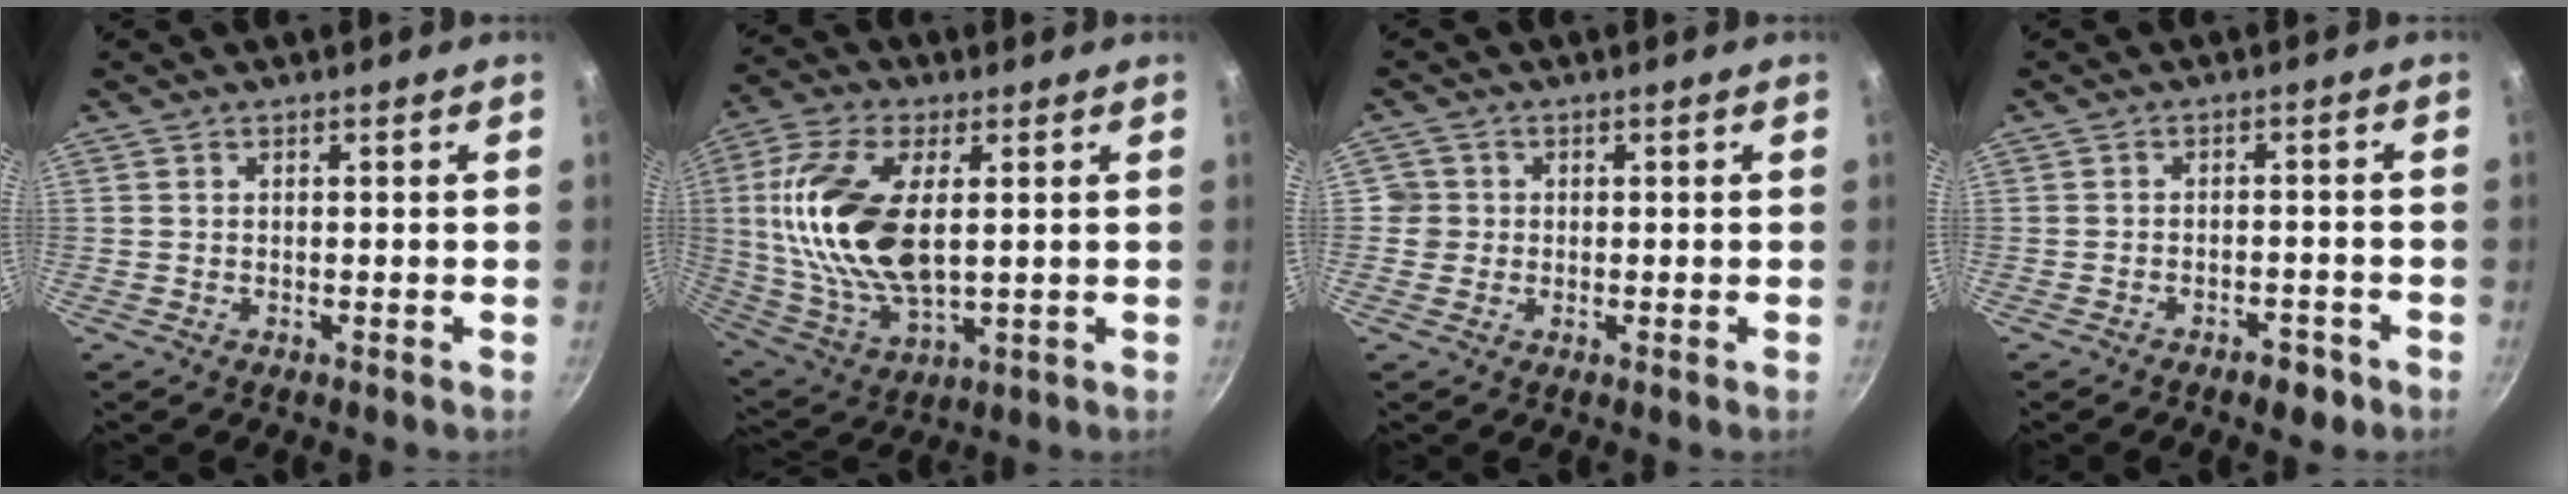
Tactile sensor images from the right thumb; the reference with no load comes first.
{"total": 20.1, "force": [2.5, 10.0, 17.2], "torque": [-0.361, -0.010, 0.053]}
{"total": 2.8, "force": [0.1, 2.8, 0.1], "torque": [0.022, 0.008, -0.002]}
{"total": 3.9, "force": [-2.6, 1.8, 2.3], "torque": [-0.025, 0.015, -0.037]}